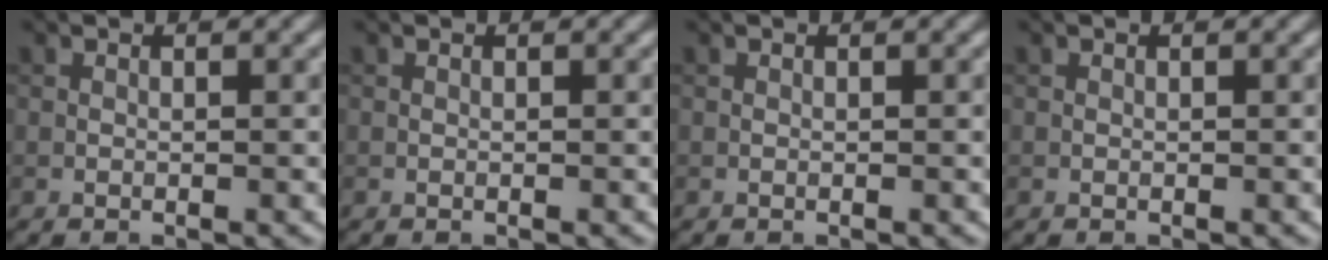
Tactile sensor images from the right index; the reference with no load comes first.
{"total": 0.0}
{"total": 0.0}
{"total": 0.0}